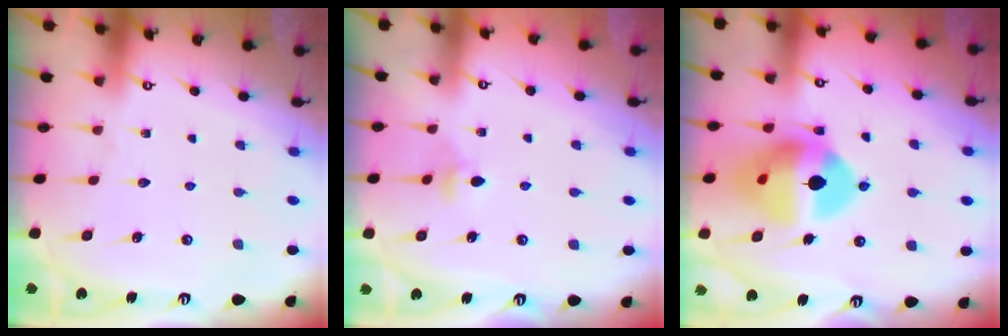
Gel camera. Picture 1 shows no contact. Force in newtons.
{"total": 2.9, "press": 2.8, "slide": 0.6}
{"total": 14.6, "press": 14.5, "slide": 2.0}